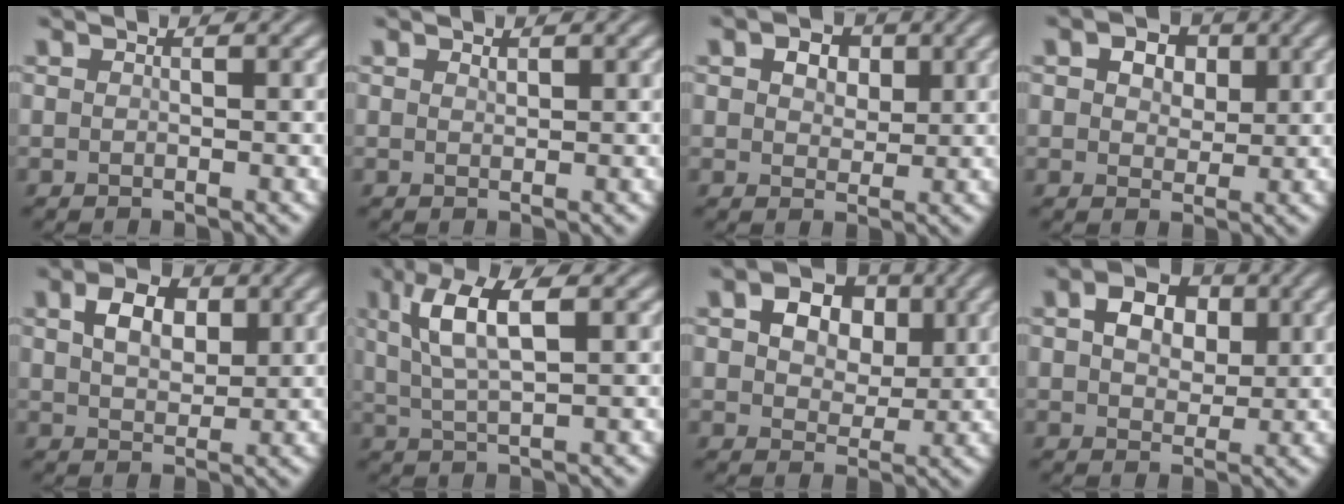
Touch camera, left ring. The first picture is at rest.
{"total": 0.6, "force": [0.4, 0.2, 0.3], "torque": [-0.007, -0.002, 0.010]}
{"total": 3.4, "force": [1.5, 2.4, 1.9], "torque": [-0.036, -0.002, 0.016]}
{"total": 4.1, "force": [1.7, 2.8, 2.4], "torque": [-0.040, 0.004, 0.012]}
{"total": 4.0, "force": [1.5, 2.6, 2.7], "torque": [-0.054, 0.006, 0.025]}
{"total": 6.0, "force": [1.9, 1.8, 5.3], "torque": [-0.108, 0.006, 0.037]}
{"total": 5.7, "force": [1.8, 4.1, 3.5], "torque": [-0.061, 0.005, 0.016]}
{"total": 4.4, "force": [1.3, 3.1, 2.7], "torque": [-0.052, 0.006, 0.013]}